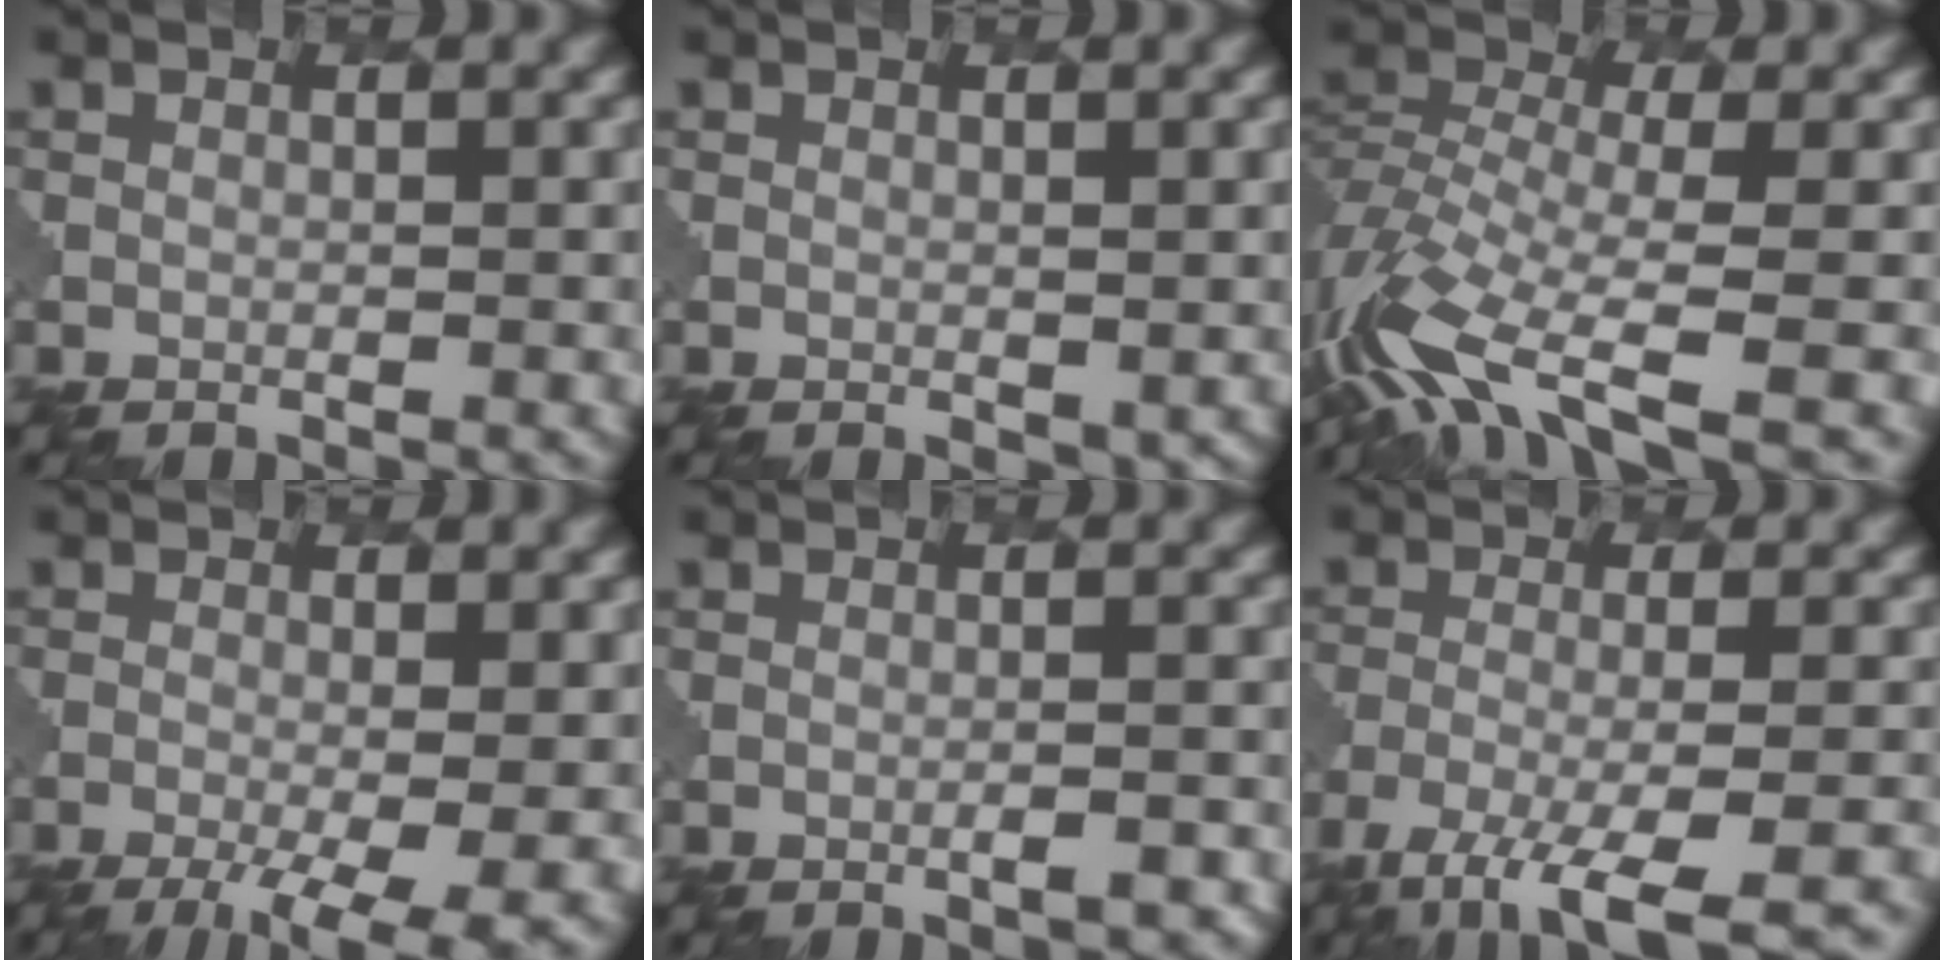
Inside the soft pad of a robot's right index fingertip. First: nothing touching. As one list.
[{"total": 1.1, "force": [0.2, 0.7, 0.9], "torque": [-0.010, -0.008, 0.006]}, {"total": 10.7, "force": [-6.1, 4.0, 7.8], "torque": [-0.162, -0.010, -0.117]}, {"total": 7.6, "force": [-3.5, 2.5, 6.3], "torque": [-0.097, -0.024, -0.045]}, {"total": 1.5, "force": [-0.7, 0.4, 1.2], "torque": [-0.011, 0.004, -0.012]}, {"total": 8.6, "force": [-6.2, 2.1, 5.7], "torque": [-0.095, -0.013, -0.100]}]